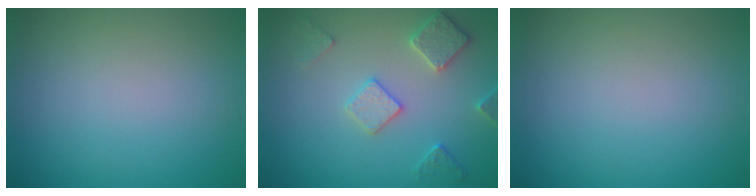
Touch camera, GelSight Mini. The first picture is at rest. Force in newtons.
{"total": 2.9, "press": 2.8, "slide": 0.5}
{"total": 0.0}